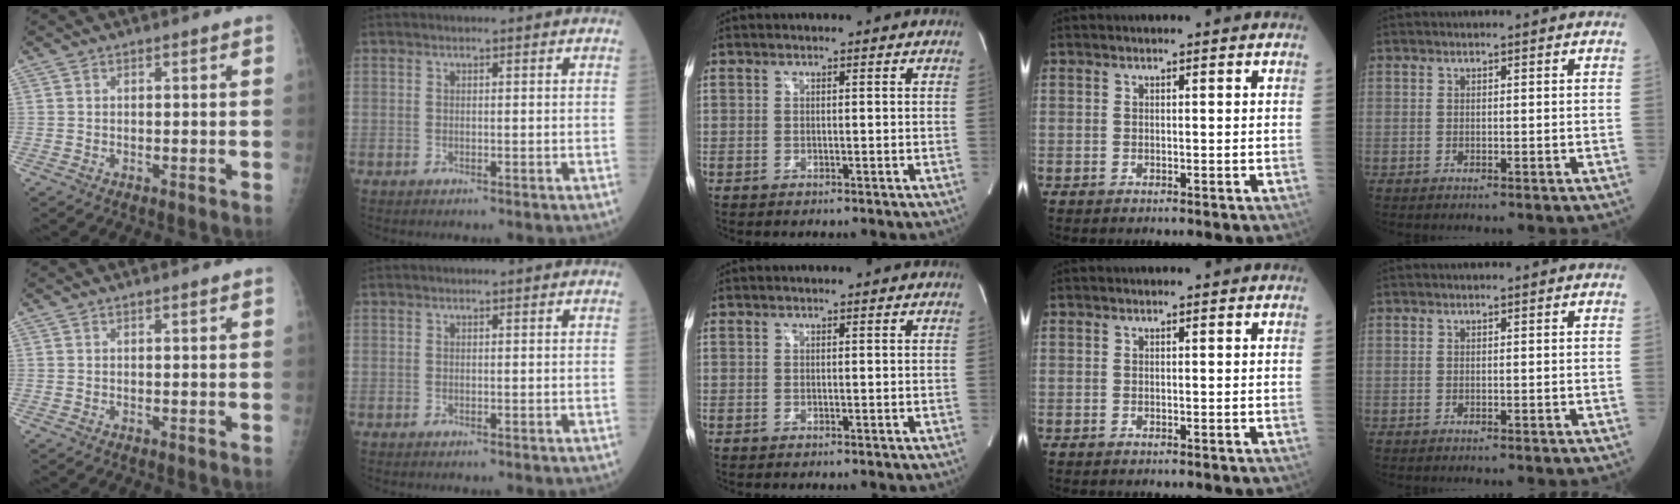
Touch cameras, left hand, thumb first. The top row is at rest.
{}